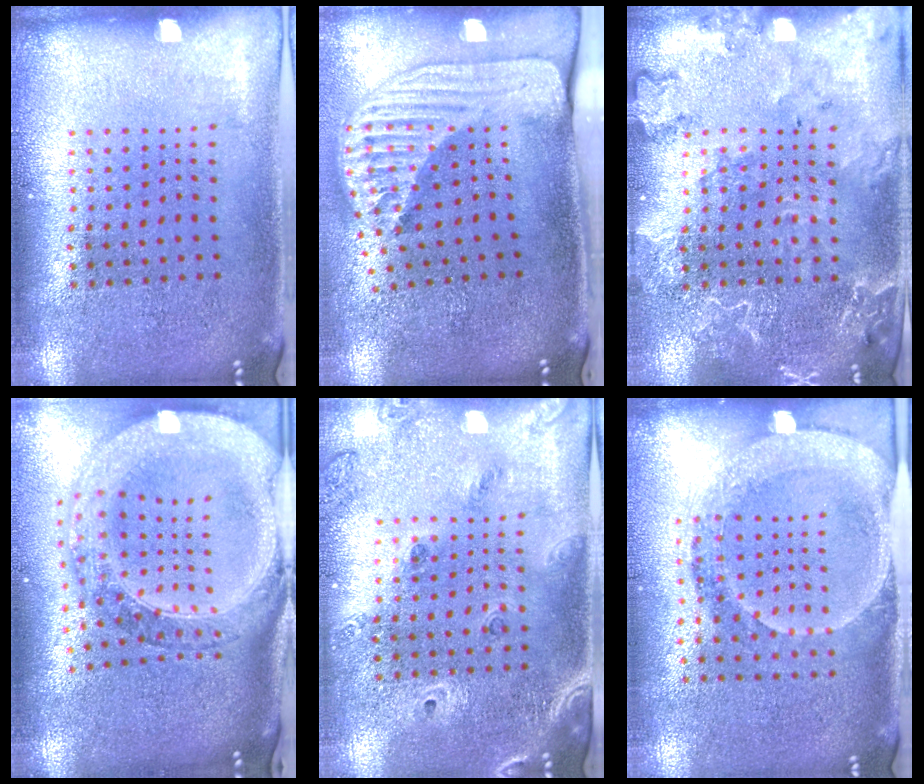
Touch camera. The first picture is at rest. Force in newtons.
{"total": 2.5, "press": 1.8, "slide": 1.8}
{"total": 2.3, "press": 2.2, "slide": 0.4}
{"total": 3.8, "press": 2.9, "slide": 2.4}
{"total": 1.4, "press": 1.3, "slide": 0.5}
{"total": 1.8, "press": 1.6, "slide": 0.7}